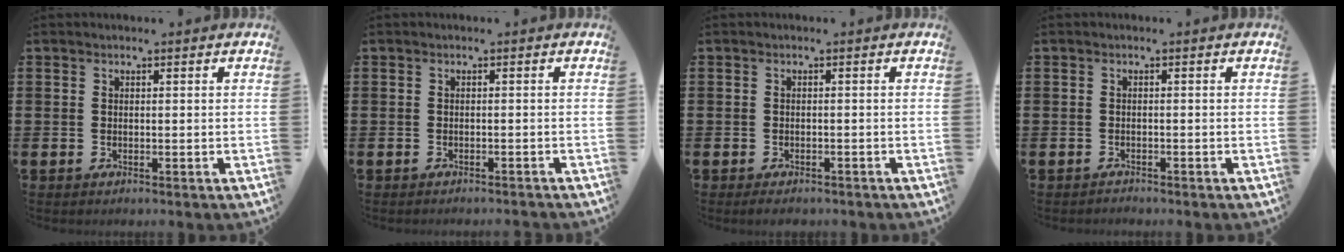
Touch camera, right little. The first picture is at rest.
{"total": 0.6, "force": [-0.6, -0.1, 0.1], "torque": [-0.002, -0.002, -0.013]}
{"total": 0.9, "force": [-0.8, 0.3, 0.4], "torque": [-0.009, -0.001, -0.016]}
{"total": 0.6, "force": [-0.6, 0.1, 0.0], "torque": [-0.001, -0.001, -0.014]}